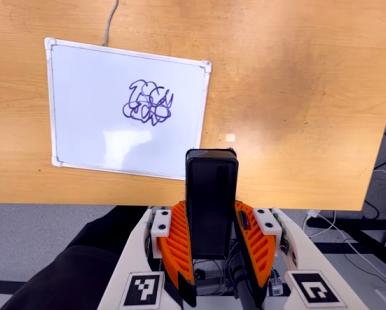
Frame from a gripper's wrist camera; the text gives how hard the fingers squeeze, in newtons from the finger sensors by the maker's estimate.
{"total": 4.2, "left": 2.7, "right": 5.7}